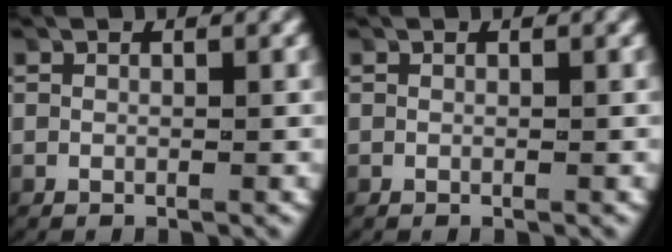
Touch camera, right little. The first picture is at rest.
{"total": 0.0}